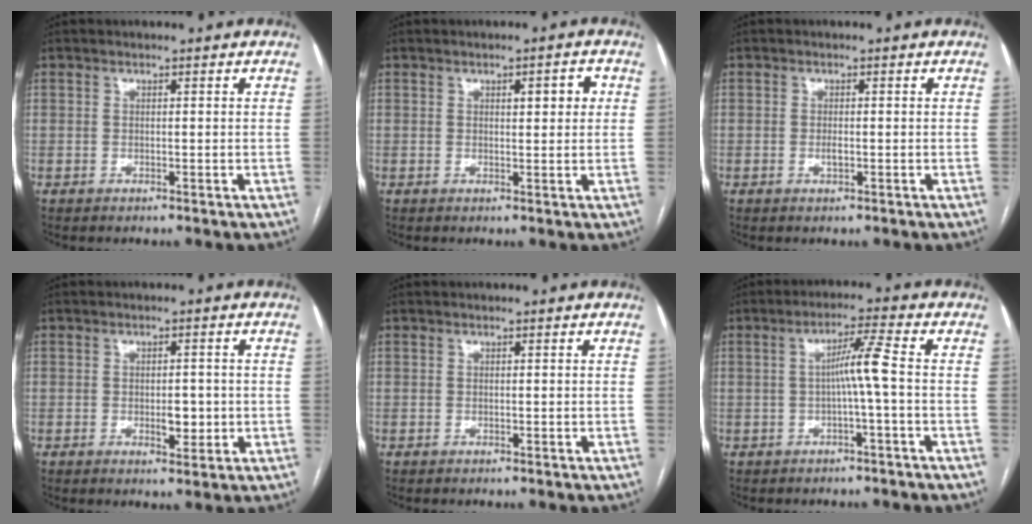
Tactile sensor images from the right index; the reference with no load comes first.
{"total": 2.9, "force": [0.8, 0.9, 2.6], "torque": [-0.034, 0.007, 0.012]}
{"total": 0.9, "force": [-0.2, 0.3, 0.8], "torque": [-0.016, 0.001, -0.001]}
{"total": 3.5, "force": [-0.7, 1.6, 3.0], "torque": [-0.042, 0.002, -0.003]}
{"total": 0.0}
{"total": 4.9, "force": [-0.5, -0.8, 4.8], "torque": [-0.083, 0.014, -0.007]}